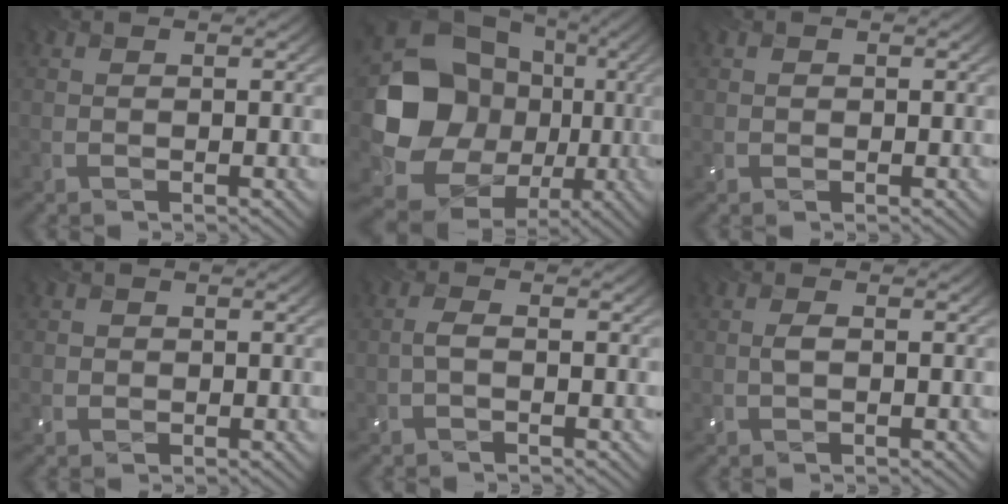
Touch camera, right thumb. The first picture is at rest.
{"total": 17.9, "force": [-0.4, 15.5, 8.9], "torque": [-0.204, -0.029, -0.004]}
{"total": 0.6, "force": [0.0, 0.6, 0.2], "torque": [-0.006, -0.002, 0.000]}
{"total": 1.2, "force": [0.0, 1.2, 0.1], "torque": [-0.001, -0.003, -0.001]}
{"total": 1.5, "force": [-0.5, 0.5, 1.3], "torque": [-0.034, 0.005, -0.013]}
{"total": 1.4, "force": [-0.1, 0.6, 1.3], "torque": [-0.033, 0.004, -0.002]}